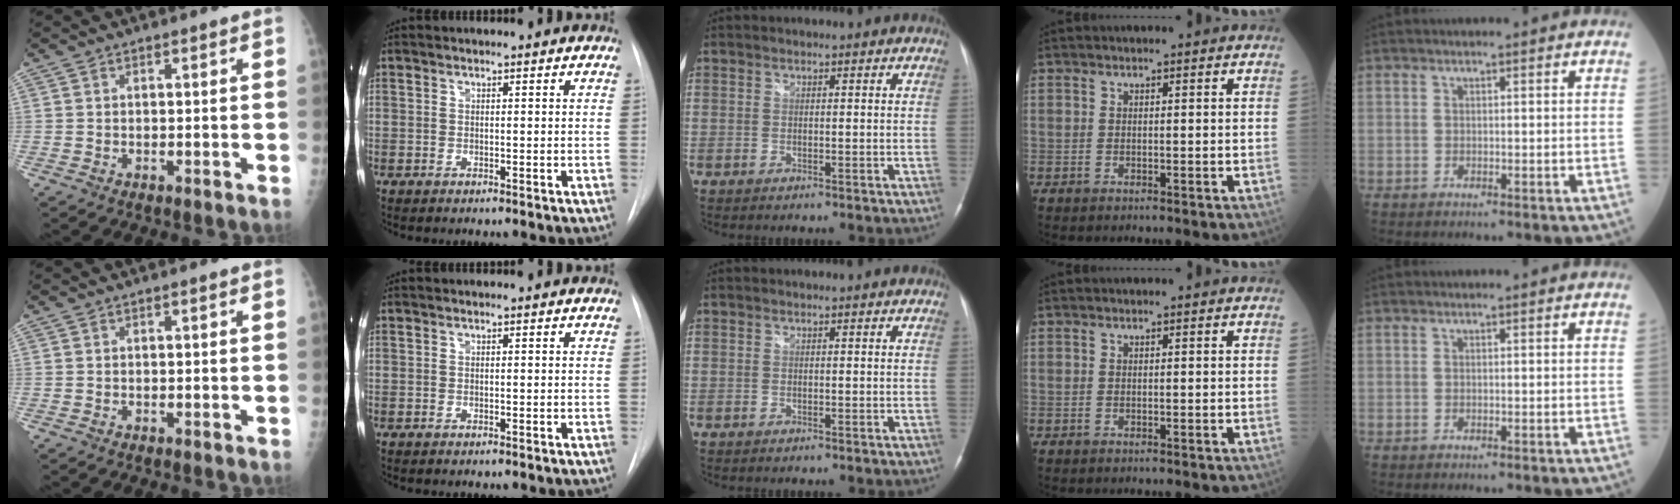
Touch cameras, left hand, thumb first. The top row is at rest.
{"index": {"total": 0.7, "force": [-0.7, -0.1, -0.1], "torque": [0.005, -0.006, -0.011]}}